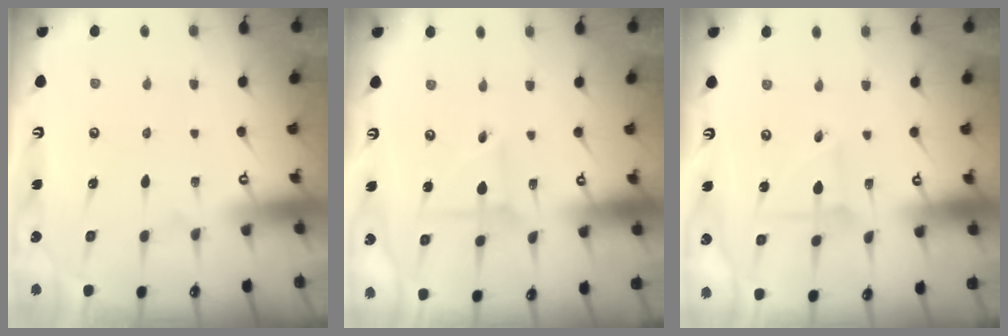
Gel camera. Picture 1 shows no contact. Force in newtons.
{"total": 2.5, "press": 2.5, "slide": 0.2}
{"total": 2.8, "press": 2.8, "slide": 0.2}